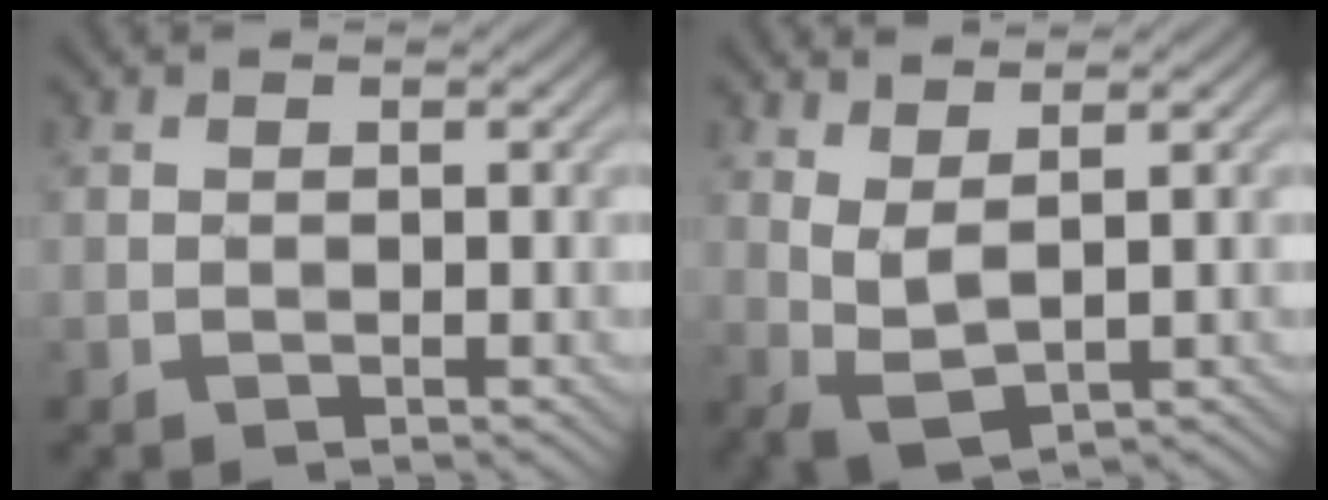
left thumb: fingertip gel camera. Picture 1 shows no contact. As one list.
[{"total": 3.5, "force": [1.9, 0.8, 2.8], "torque": [-0.075, -0.005, 0.044]}]